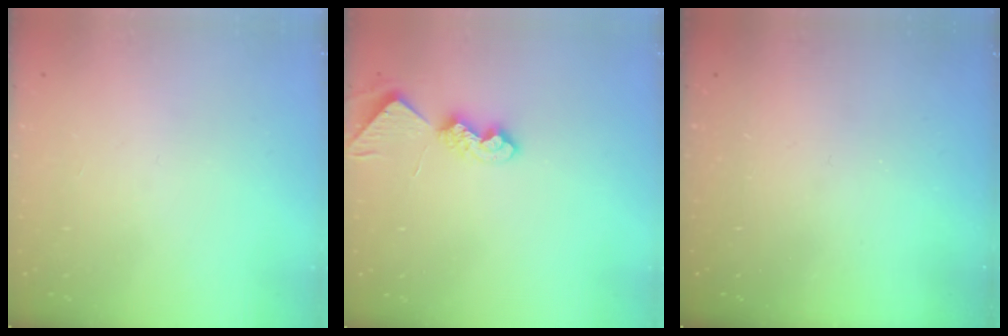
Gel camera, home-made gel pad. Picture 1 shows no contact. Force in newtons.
{"total": 8.4, "press": 8.4, "slide": 0.4}
{"total": 0.0}